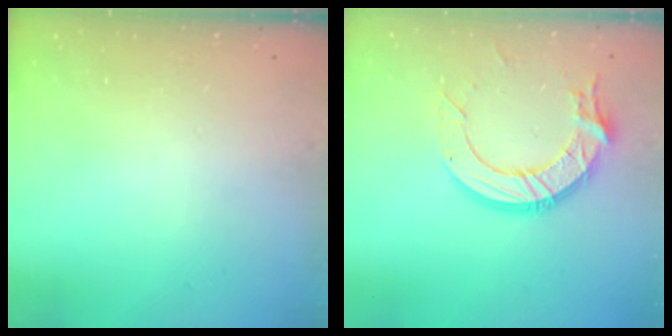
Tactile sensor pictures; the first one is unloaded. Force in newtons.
{"total": 13.5, "press": 13.4, "slide": 1.6}